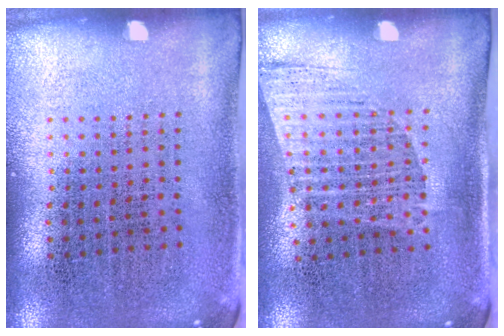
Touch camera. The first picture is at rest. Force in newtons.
{"total": 1.2, "press": 1.0, "slide": 0.7}